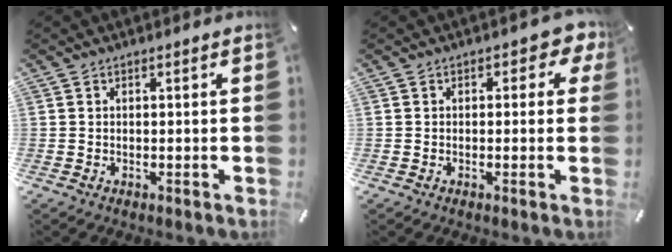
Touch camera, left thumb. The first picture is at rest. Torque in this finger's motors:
{"motor_torque": [0.08, 0.03, 0.20, 0.06, 0.00]}